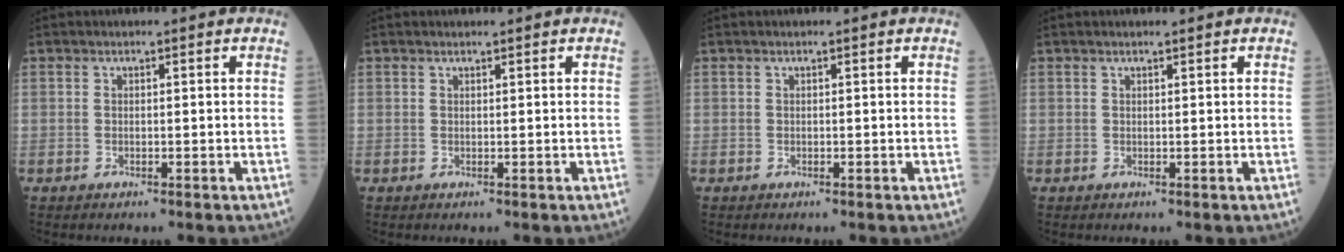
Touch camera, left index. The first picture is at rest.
{"total": 0.6, "force": [0.6, 0.0, 0.2], "torque": [-0.007, 0.004, 0.010]}
{"total": 0.0}
{"total": 0.7, "force": [0.6, 0.0, 0.4], "torque": [-0.009, 0.005, 0.010]}